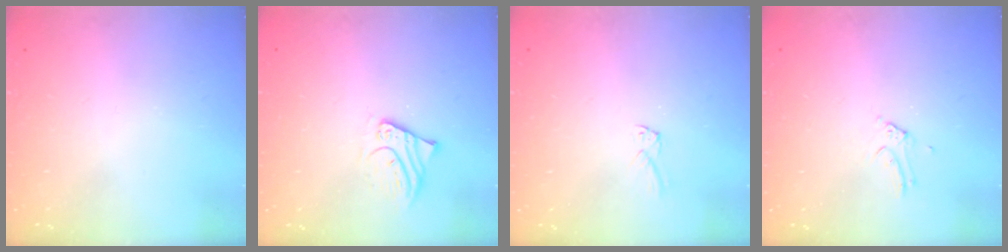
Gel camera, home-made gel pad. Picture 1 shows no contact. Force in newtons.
{"total": 1.5, "press": 1.5, "slide": 0.1}
{"total": 2.3, "press": 2.3, "slide": 0.3}
{"total": 2.9, "press": 2.9, "slide": 0.3}